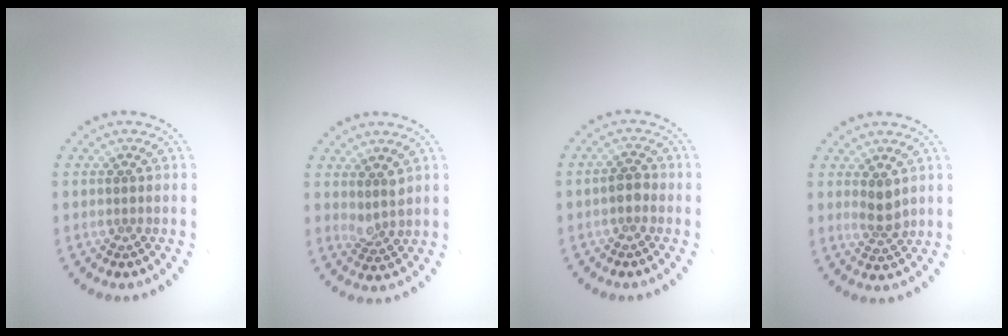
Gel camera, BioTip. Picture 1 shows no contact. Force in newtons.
{"total": 1.9, "press": 1.5, "slide": 1.1}
{"total": 1.3, "press": 1.3, "slide": 0.3}
{"total": 1.9, "press": 1.8, "slide": 0.5}